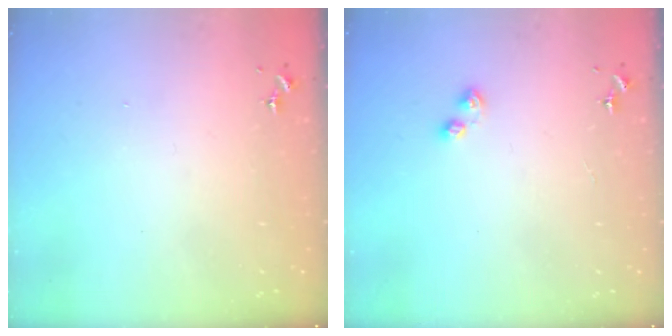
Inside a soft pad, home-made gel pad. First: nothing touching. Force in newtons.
{"total": 4.3, "press": 4.3, "slide": 0.4}